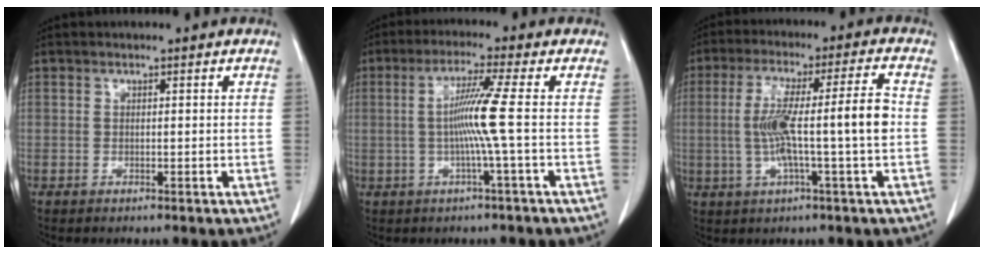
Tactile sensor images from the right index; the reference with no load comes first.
{"total": 6.6, "force": [-0.4, -1.9, 6.3], "torque": [-0.123, 0.003, -0.005]}
{"total": 11.2, "force": [-0.8, -0.3, 11.1], "torque": [-0.204, 0.019, -0.014]}